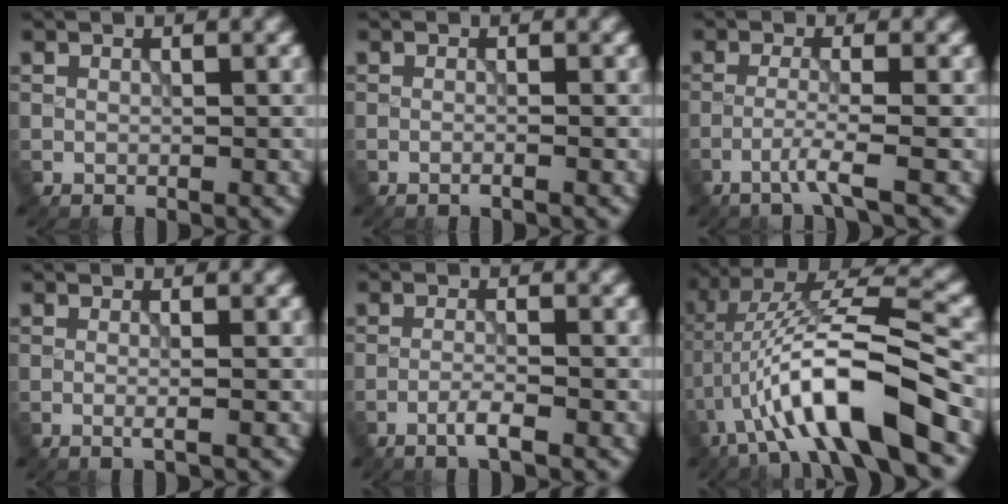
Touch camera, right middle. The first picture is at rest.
{"total": 0.9, "force": [-0.3, 0.2, 0.8], "torque": [-0.010, -0.005, -0.015]}
{"total": 2.5, "force": [-1.4, -0.1, 2.0], "torque": [-0.033, 0.005, -0.040]}
{"total": 1.2, "force": [-0.2, 0.3, 1.2], "torque": [-0.016, -0.003, -0.008]}
{"total": 1.9, "force": [-1.1, 0.2, 1.5], "torque": [-0.024, 0.007, -0.027]}
{"total": 10.5, "force": [-3.8, 2.2, 9.6], "torque": [-0.177, 0.025, -0.066]}